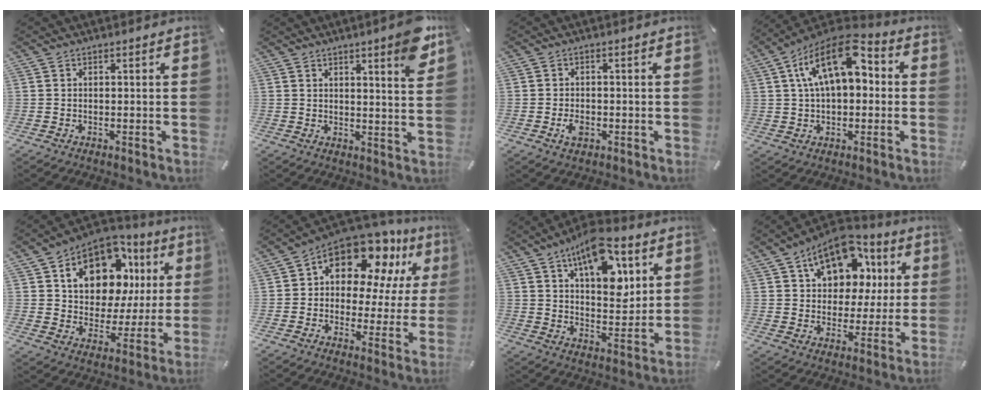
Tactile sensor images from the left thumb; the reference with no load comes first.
{"total": 6.8, "force": [4.6, 1.0, 4.9], "torque": [-0.065, -0.030, 0.073]}
{"total": 2.8, "force": [-1.1, 2.0, 1.6], "torque": [-0.037, 0.001, -0.020]}
{"total": 15.8, "force": [4.9, 8.9, 12.1], "torque": [-0.217, -0.013, 0.087]}
{"total": 15.5, "force": [7.6, 10.6, 8.4], "torque": [-0.142, -0.040, 0.137]}
{"total": 14.5, "force": [9.9, 8.1, 6.9], "torque": [-0.115, -0.078, 0.175]}
{"total": 15.5, "force": [8.6, 8.1, 10.1], "torque": [-0.149, -0.035, 0.147]}
{"total": 14.6, "force": [7.4, 10.3, 7.1], "torque": [-0.112, -0.039, 0.137]}